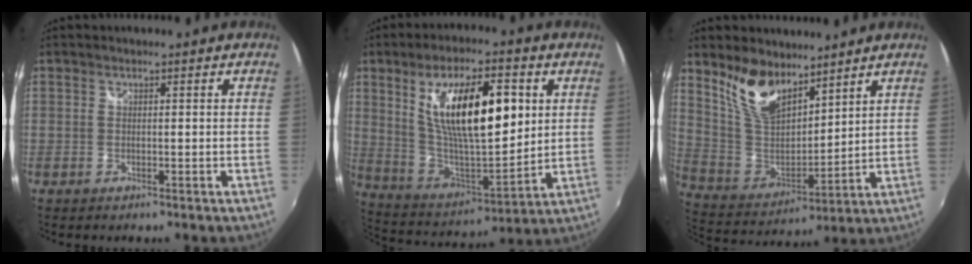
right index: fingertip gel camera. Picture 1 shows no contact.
{"total": 21.0, "force": [6.4, 7.7, 18.5], "torque": [-0.315, -0.001, 0.121]}
{"total": 13.5, "force": [9.4, 6.3, 7.4], "torque": [-0.150, 0.004, 0.193]}